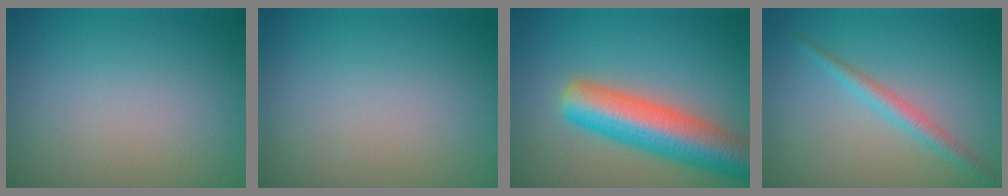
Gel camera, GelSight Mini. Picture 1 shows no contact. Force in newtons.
{"total": 0.0}
{"total": 8.4, "press": 8.4, "slide": 0.3}
{"total": 2.0, "press": 2.0, "slide": 0.1}